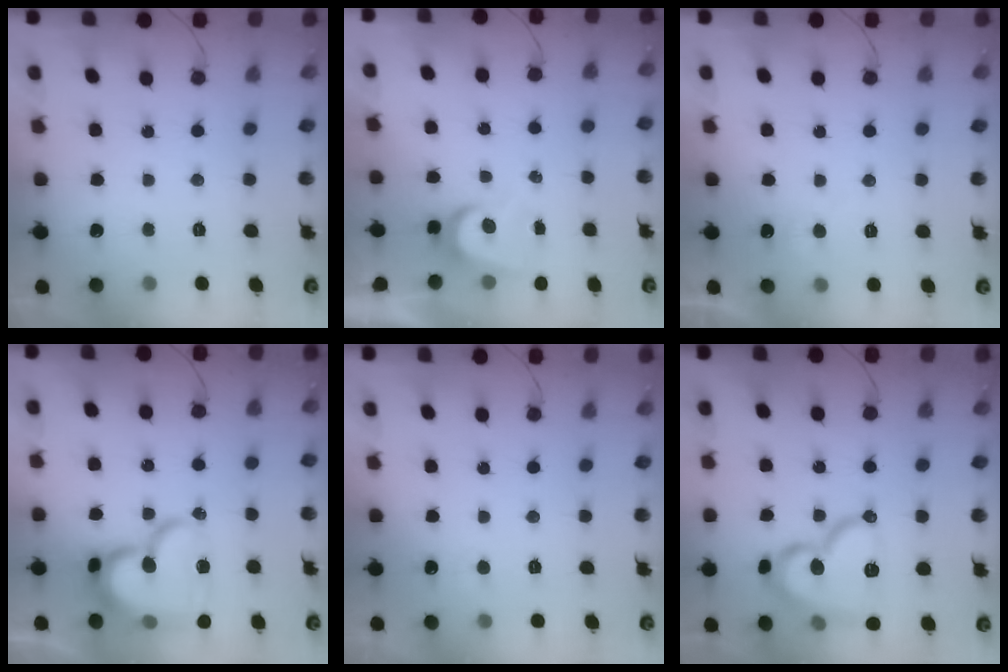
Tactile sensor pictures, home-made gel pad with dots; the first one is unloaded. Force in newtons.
{"total": 4.8, "press": 4.8, "slide": 0.4}
{"total": 4.5, "press": 4.4, "slide": 0.5}
{"total": 20.1, "press": 20.1, "slide": 1.5}
{"total": 3.9, "press": 3.9, "slide": 0.5}
{"total": 17.1, "press": 17.0, "slide": 0.9}